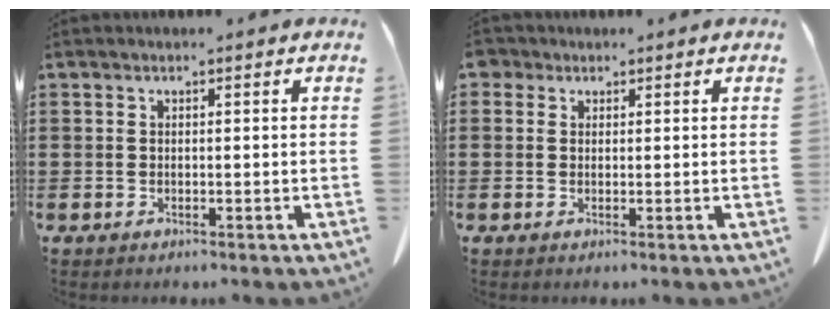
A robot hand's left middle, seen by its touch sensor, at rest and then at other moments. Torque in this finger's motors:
{"motor_torque": [-0.01, 0.00, 0.00, 0.00]}